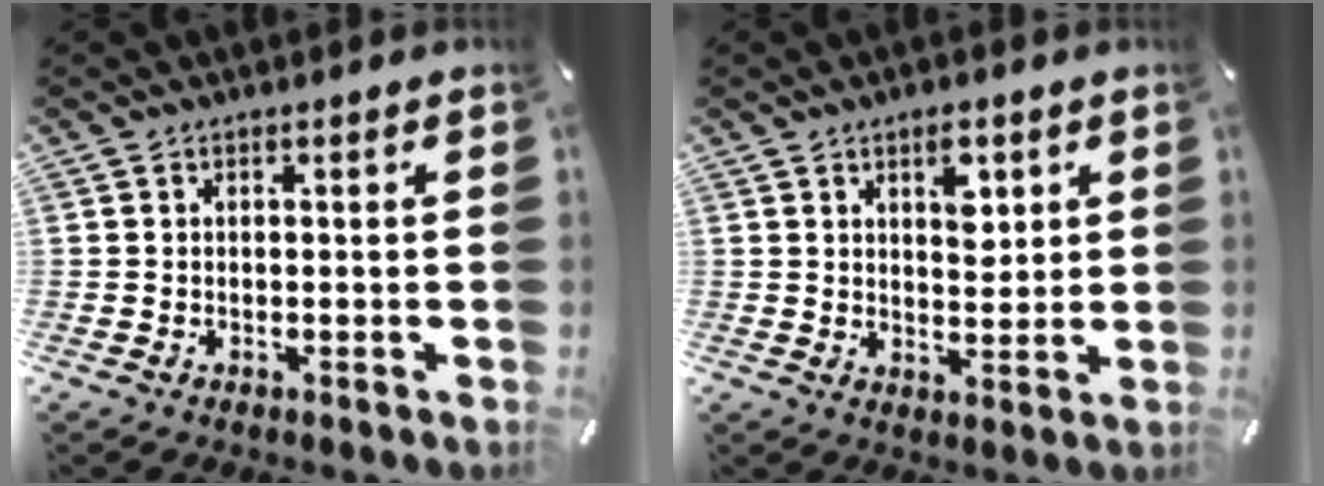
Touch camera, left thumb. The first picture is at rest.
{"total": 6.2, "force": [3.1, 3.4, 4.1], "torque": [-0.041, -0.017, 0.045]}